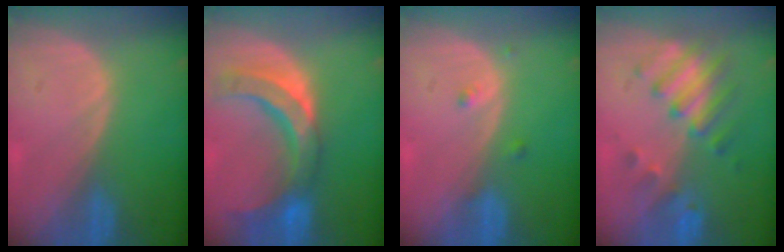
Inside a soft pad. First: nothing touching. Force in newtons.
{"total": 10.3, "press": 9.3, "slide": 4.4}
{"total": 1.3, "press": 1.3, "slide": 0.0}
{"total": 7.1, "press": 6.8, "slide": 2.0}